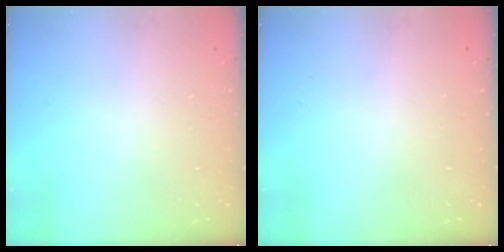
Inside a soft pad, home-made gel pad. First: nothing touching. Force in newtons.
{"total": 0.0}